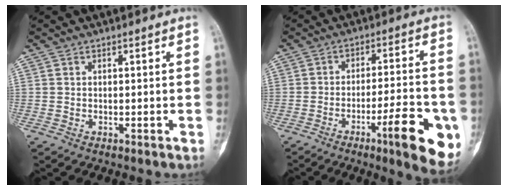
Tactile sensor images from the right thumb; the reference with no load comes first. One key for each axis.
{"total": 11.1, "fx": -4.4, "fy": 2.4, "fz": 9.9, "tx": -0.126, "ty": 0.010, "tz": -0.060}